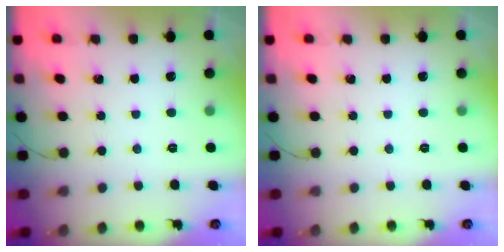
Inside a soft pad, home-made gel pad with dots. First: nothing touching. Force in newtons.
{"total": 0.0}